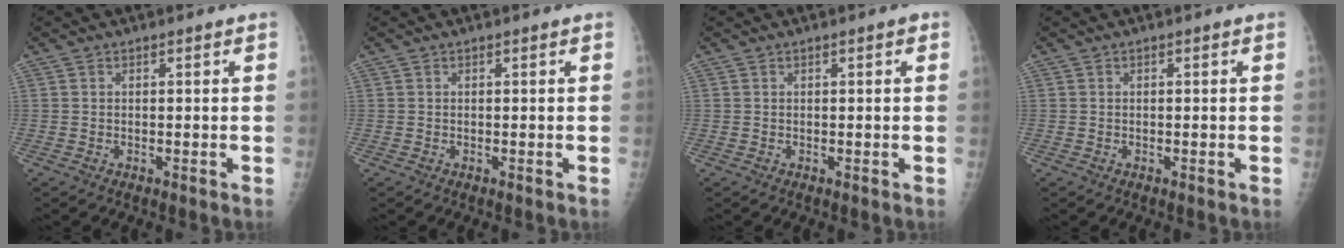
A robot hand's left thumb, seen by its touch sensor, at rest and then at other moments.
{"total": 0.0}
{"total": 0.7, "force": [0.2, 0.2, 0.6], "torque": [-0.011, 0.002, 0.002]}
{"total": 0.0}